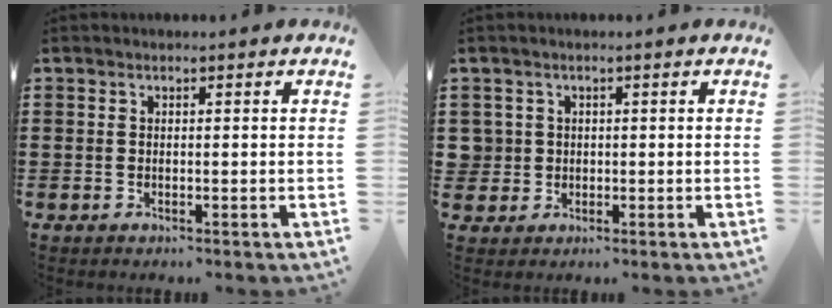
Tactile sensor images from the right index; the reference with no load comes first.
{"total": 2.0, "force": [-0.1, 2.0, 0.2], "torque": [-0.015, 0.006, -0.004]}